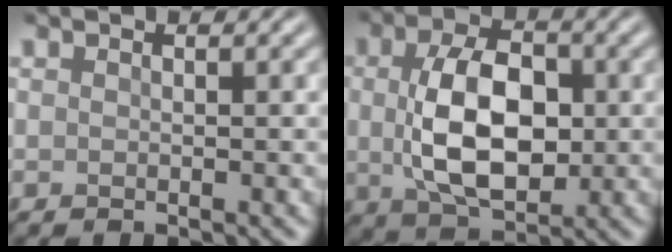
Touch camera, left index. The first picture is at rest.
{"total": 8.6, "force": [0.1, 5.1, 6.9], "torque": [-0.137, 0.001, 0.002]}